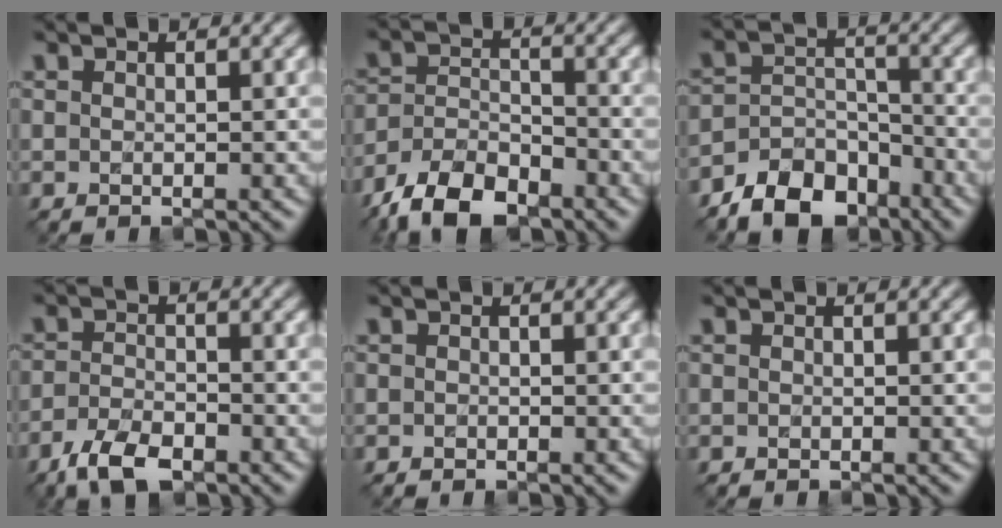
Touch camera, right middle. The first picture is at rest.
{"total": 7.3, "force": [-5.4, 3.4, 3.4], "torque": [-0.062, 0.001, -0.110]}
{"total": 6.7, "force": [-5.3, 3.4, 2.3], "torque": [-0.034, 0.002, -0.096]}
{"total": 4.4, "force": [-3.2, 1.8, 2.4], "torque": [-0.045, 0.000, -0.065]}
{"total": 0.0}
{"total": 0.0}